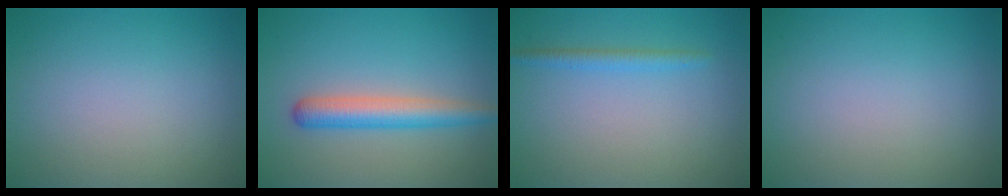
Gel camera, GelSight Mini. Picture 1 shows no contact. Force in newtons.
{"total": 3.8, "press": 3.8, "slide": 0.2}
{"total": 1.5, "press": 1.5, "slide": 0.2}
{"total": 0.0}